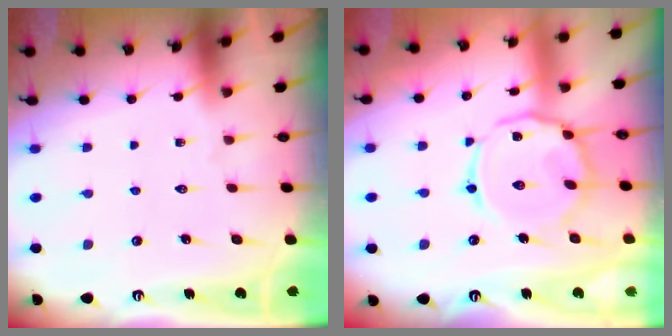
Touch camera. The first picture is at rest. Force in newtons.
{"total": 12.6, "press": 12.6, "slide": 1.0}